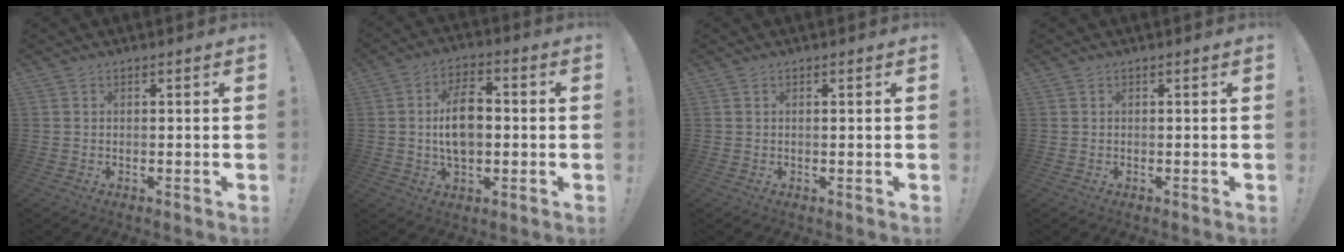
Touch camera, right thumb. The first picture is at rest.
{"total": 11.1, "force": [0.0, 6.6, 8.9], "torque": [-0.144, 0.004, 0.000]}
{"total": 0.6, "force": [0.3, -0.2, 0.5], "torque": [-0.004, -0.002, 0.002]}
{"total": 0.0}